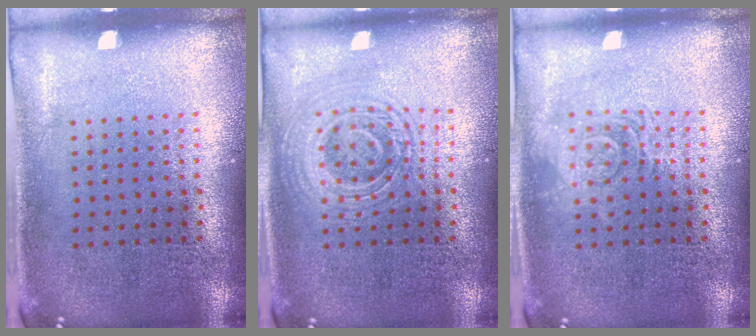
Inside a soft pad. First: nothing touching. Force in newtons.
{"total": 1.8, "press": 1.8, "slide": 0.4}
{"total": 2.5, "press": 2.5, "slide": 0.5}